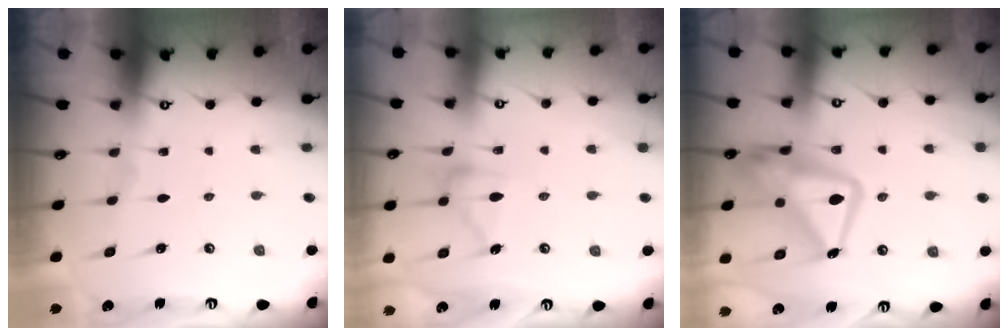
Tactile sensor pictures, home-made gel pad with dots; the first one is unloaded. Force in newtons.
{"total": 12.9, "press": 12.9, "slide": 0.7}
{"total": 18.2, "press": 18.1, "slide": 1.7}